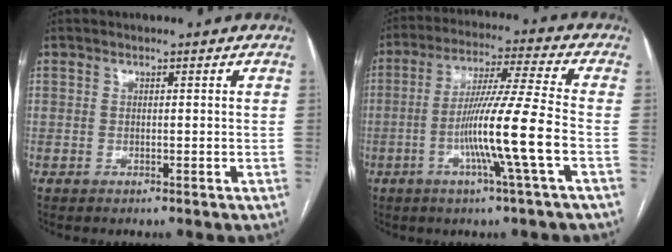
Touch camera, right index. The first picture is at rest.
{"total": 12.4, "force": [-3.7, -1.9, 11.7], "torque": [-0.216, -0.008, -0.072]}